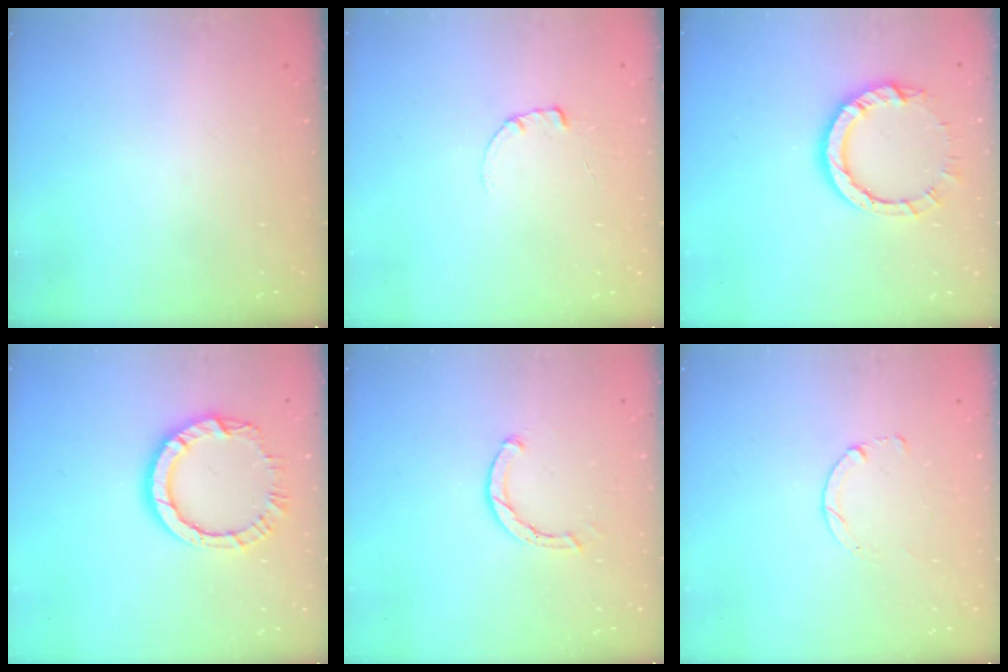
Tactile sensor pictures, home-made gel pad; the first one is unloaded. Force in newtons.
{"total": 0.6, "press": 0.6, "slide": 0.1}
{"total": 10.6, "press": 10.5, "slide": 1.4}
{"total": 10.6, "press": 10.6, "slide": 1.0}
{"total": 1.6, "press": 1.6, "slide": 0.2}
{"total": 0.0}